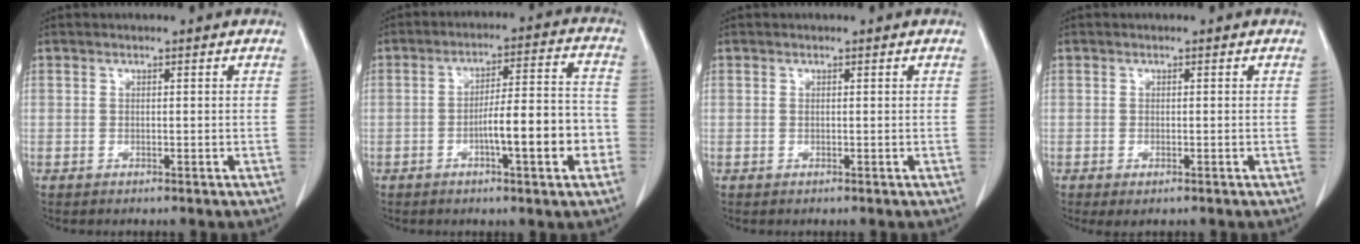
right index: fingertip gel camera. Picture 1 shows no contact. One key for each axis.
{"total": 11.1, "fx": -3.5, "fy": 1.4, "fz": 10.5, "tx": -0.160, "ty": 0.019, "tz": -0.050}
{"total": 0.0}
{"total": 1.6, "fx": -0.9, "fy": 0.5, "fz": 1.3, "tx": -0.018, "ty": -0.004, "tz": -0.009}